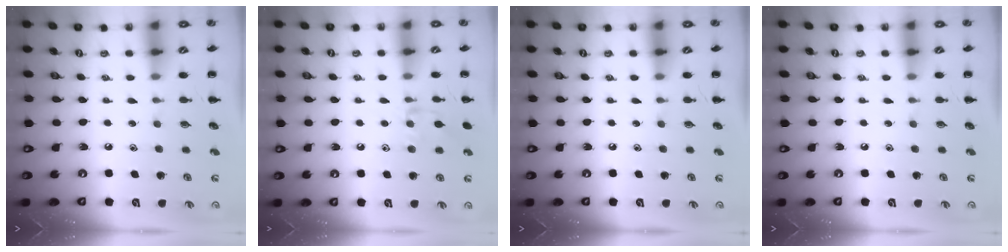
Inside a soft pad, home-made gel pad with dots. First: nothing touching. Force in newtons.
{"total": 7.6, "press": 7.5, "slide": 1.0}
{"total": 0.0}
{"total": 0.0}